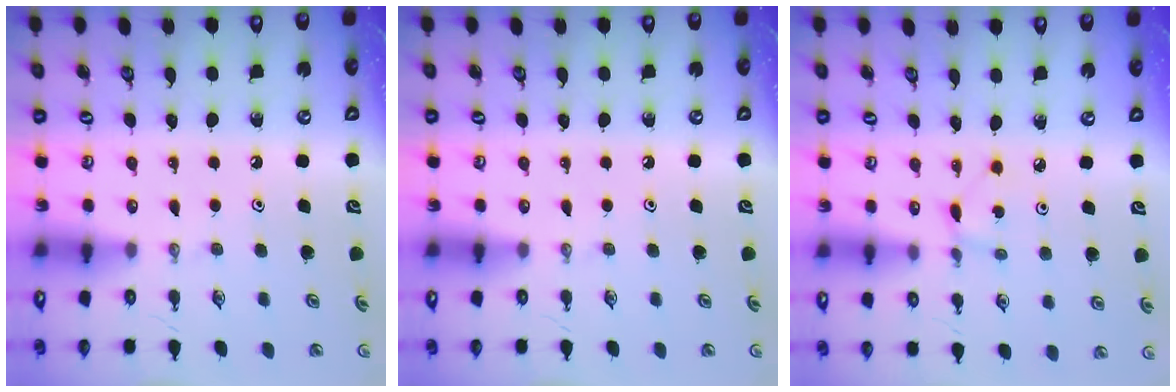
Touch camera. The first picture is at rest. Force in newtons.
{"total": 0.0}
{"total": 1.3, "press": 1.3, "slide": 0.2}